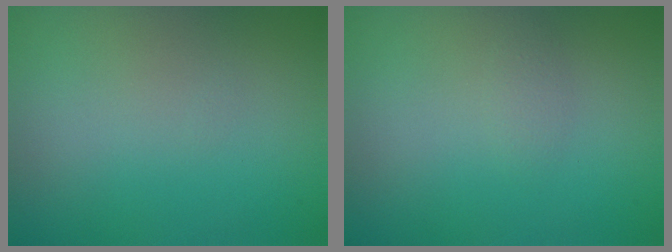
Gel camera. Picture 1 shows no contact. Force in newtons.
{"total": 0.8, "press": 0.8, "slide": 0.0}